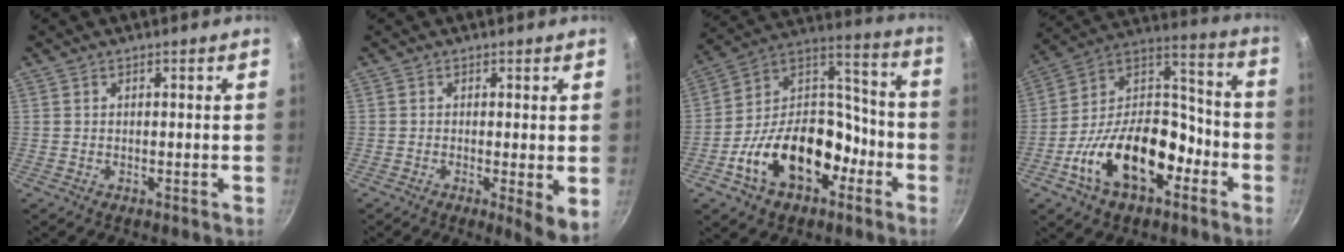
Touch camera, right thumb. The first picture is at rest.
{"total": 4.3, "force": [-0.5, 0.4, 4.3], "torque": [-0.053, -0.021, -0.005]}
{"total": 20.6, "force": [-8.9, 13.2, 13.1], "torque": [-0.180, 0.082, -0.149]}
{"total": 20.9, "force": [-9.1, 11.9, 14.6], "torque": [-0.210, 0.073, -0.161]}